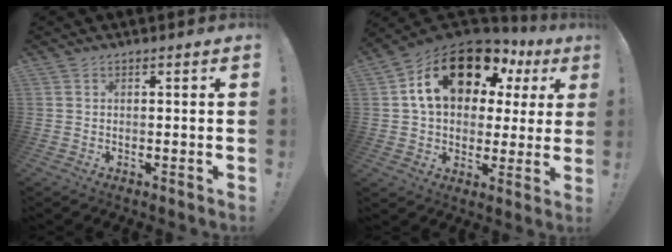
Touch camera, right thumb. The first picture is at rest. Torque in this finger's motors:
{"motor_torque": [0.66, 2.84, 1.50, 0.31, 0.14]}